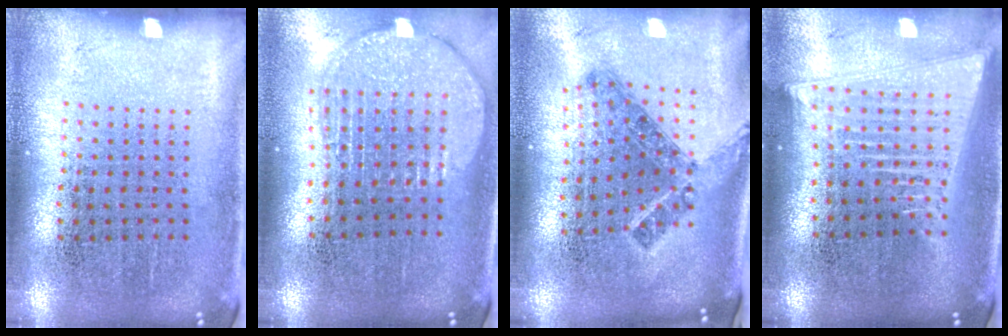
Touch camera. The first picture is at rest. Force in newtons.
{"total": 2.0, "press": 1.7, "slide": 1.1}
{"total": 1.2, "press": 1.0, "slide": 0.8}
{"total": 2.1, "press": 1.8, "slide": 1.0}